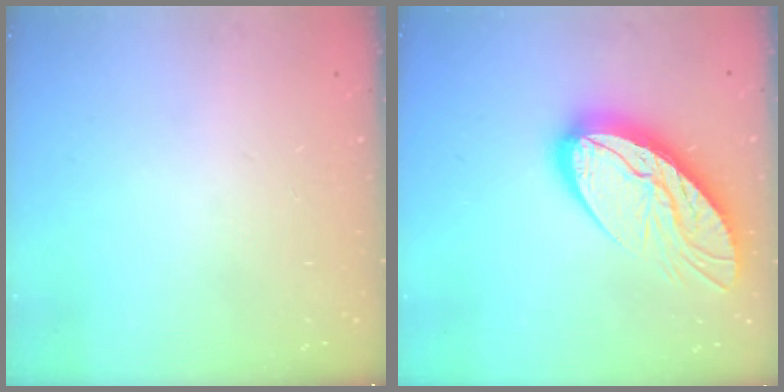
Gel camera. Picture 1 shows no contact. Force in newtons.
{"total": 15.5, "press": 15.4, "slide": 1.6}